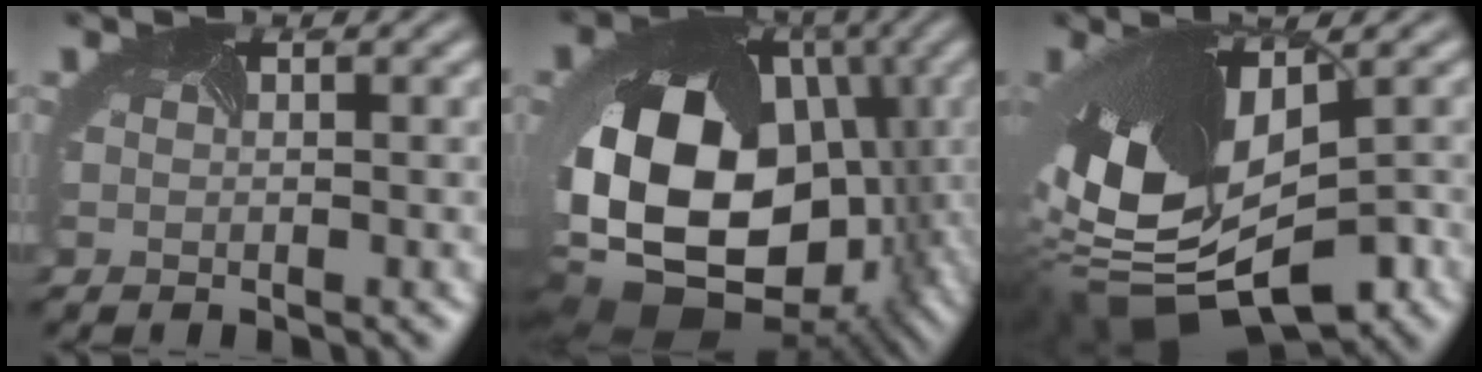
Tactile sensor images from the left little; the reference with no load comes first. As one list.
[{"total": 18.7, "force": [-2.7, 14.2, 11.9], "torque": [-0.246, -0.044, -0.021]}, {"total": 14.6, "force": [-3.1, 7.8, 11.9], "torque": [-0.235, -0.025, -0.037]}]